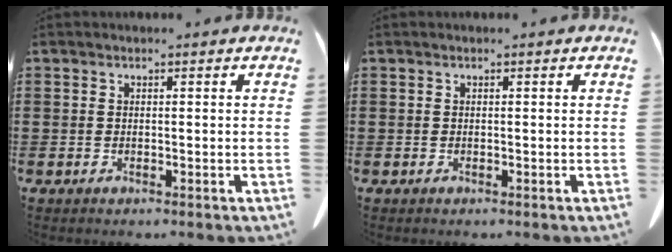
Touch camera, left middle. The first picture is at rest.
{"total": 0.0}